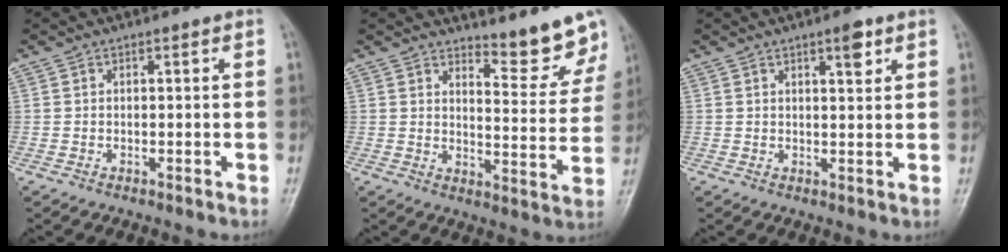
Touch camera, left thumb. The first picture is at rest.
{"total": 8.9, "force": [8.2, 1.8, 3.1], "torque": [-0.014, -0.080, 0.107]}
{"total": 3.5, "force": [2.0, 1.1, 2.7], "torque": [-0.031, -0.010, 0.030]}